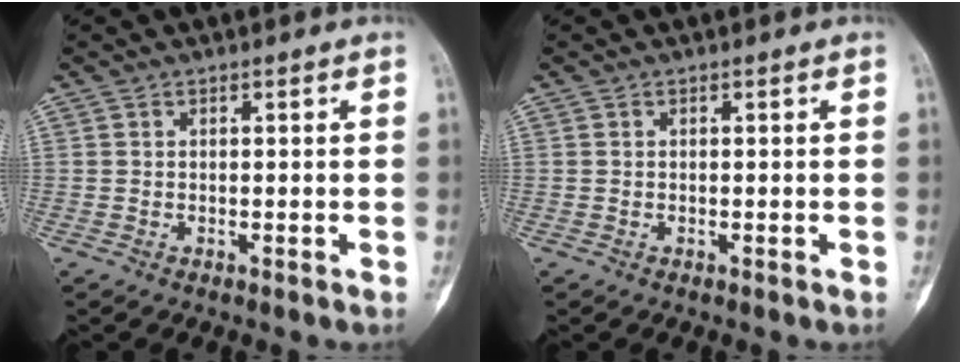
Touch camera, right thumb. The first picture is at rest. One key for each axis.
{"total": 0.0}